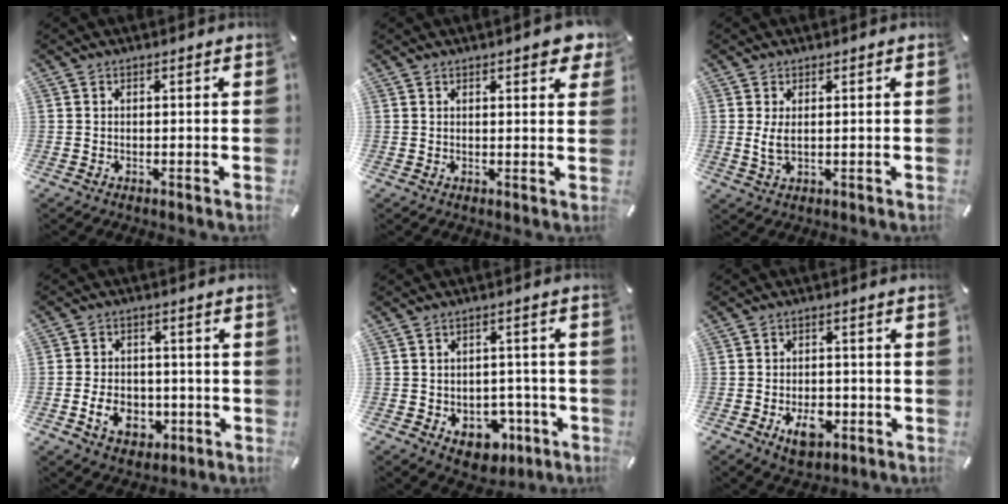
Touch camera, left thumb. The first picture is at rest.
{"total": 3.3, "force": [2.4, 1.1, 2.0], "torque": [-0.021, -0.014, 0.038]}
{"total": 3.4, "force": [0.7, 1.5, 3.0], "torque": [-0.073, -0.003, 0.009]}
{"total": 8.4, "force": [-2.3, 6.5, 4.8], "torque": [-0.107, 0.009, -0.043]}
{"total": 7.4, "force": [-2.5, 6.0, 3.5], "torque": [-0.035, 0.017, -0.035]}
{"total": 6.9, "force": [-2.4, 4.4, 4.7], "torque": [-0.060, 0.003, -0.043]}